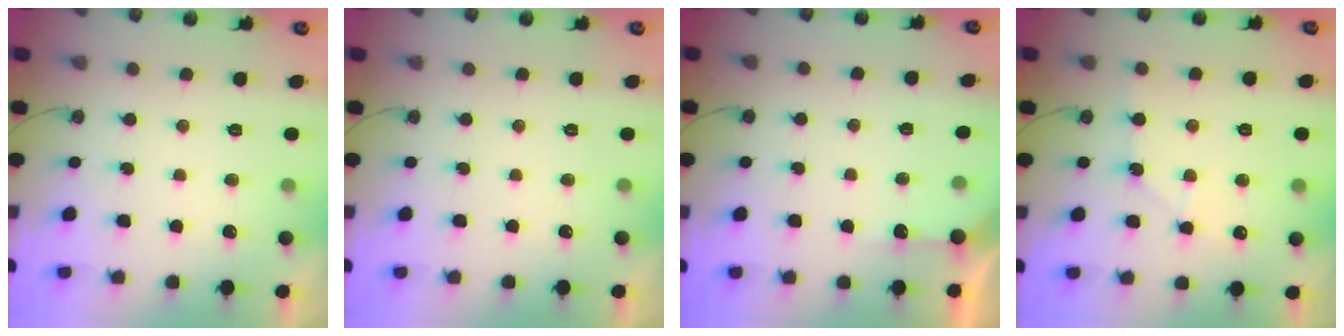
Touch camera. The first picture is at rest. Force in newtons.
{"total": 0.0}
{"total": 2.7, "press": 2.7, "slide": 0.2}
{"total": 5.6, "press": 5.6, "slide": 0.7}